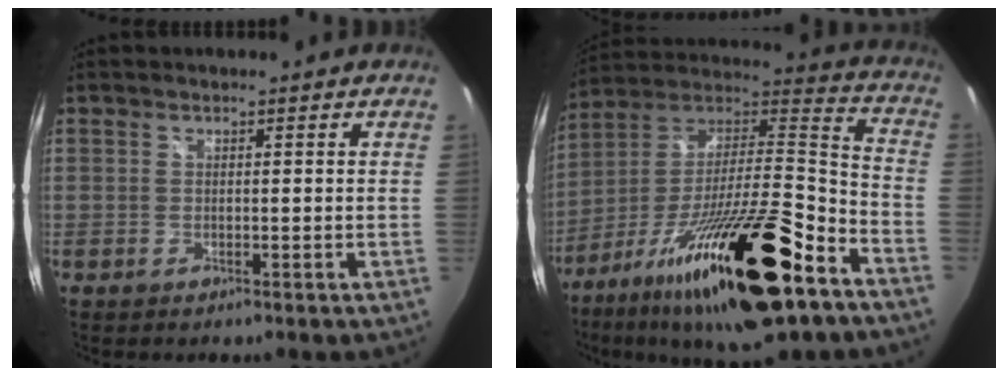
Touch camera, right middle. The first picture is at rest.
{"total": 30.9, "force": [-17.9, 7.6, 24.0], "torque": [-0.407, -0.033, -0.299]}